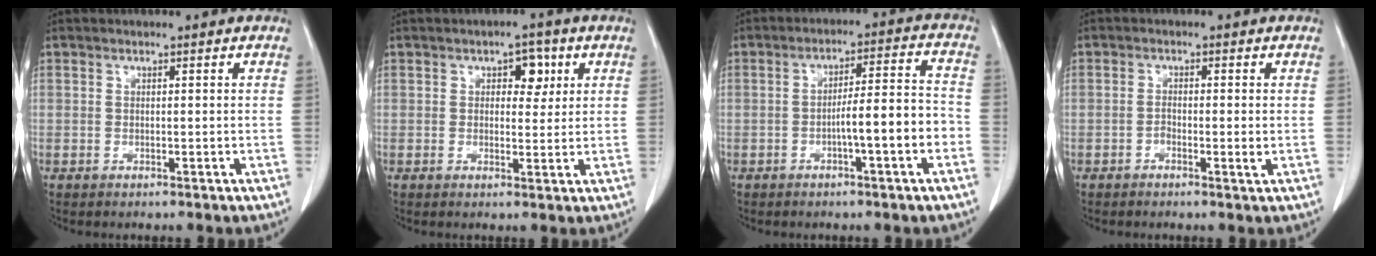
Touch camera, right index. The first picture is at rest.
{"total": 3.8, "force": [1.5, 2.2, 2.7], "torque": [-0.030, 0.007, 0.020]}
{"total": 8.1, "force": [-2.7, 0.5, 7.6], "torque": [-0.119, 0.022, -0.041]}
{"total": 2.0, "force": [-0.6, 0.4, 1.9], "torque": [-0.032, 0.000, -0.011]}